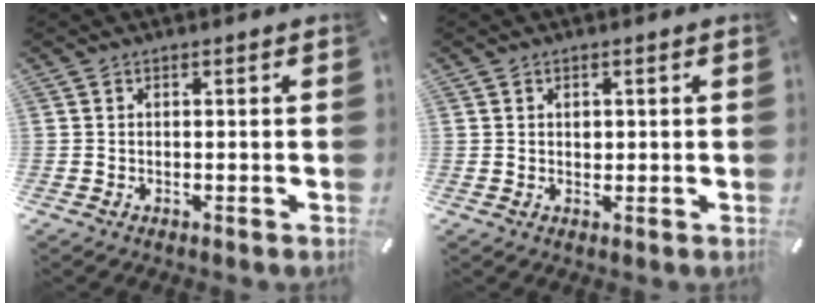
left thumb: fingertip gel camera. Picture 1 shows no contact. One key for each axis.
{"total": 1.2, "fx": 0.2, "fy": 1.0, "fz": 0.7, "tx": -0.014, "ty": 0.004, "tz": 0.003}